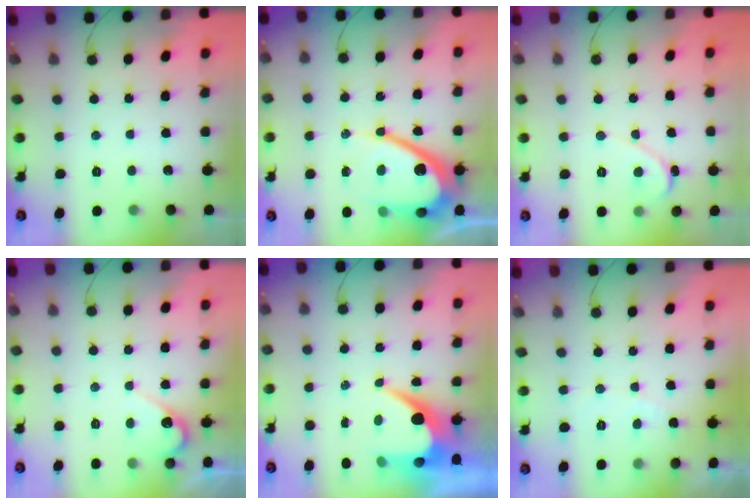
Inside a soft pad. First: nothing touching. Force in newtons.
{"total": 16.3, "press": 16.3, "slide": 1.0}
{"total": 1.4, "press": 1.3, "slide": 0.1}
{"total": 4.1, "press": 4.1, "slide": 0.3}
{"total": 9.3, "press": 9.3, "slide": 0.6}
{"total": 2.2, "press": 2.2, "slide": 0.1}